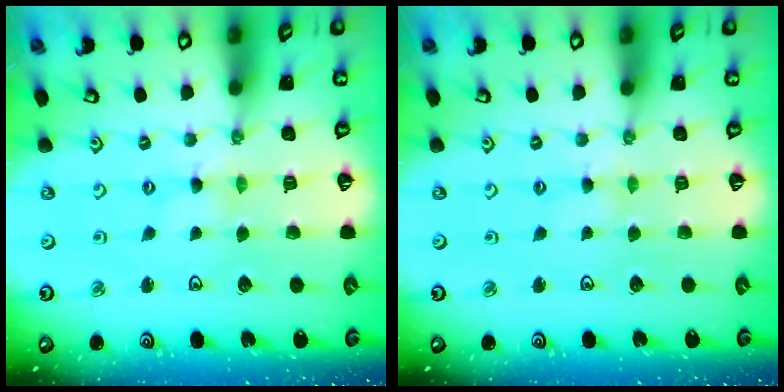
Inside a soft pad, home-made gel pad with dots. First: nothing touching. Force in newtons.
{"total": 1.3, "press": 1.2, "slide": 0.3}